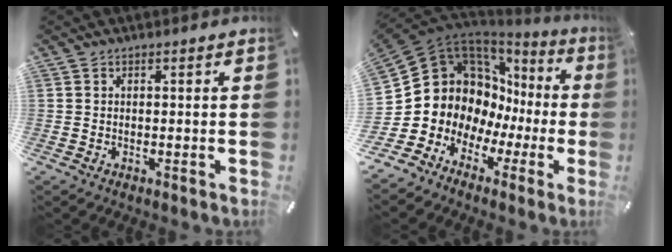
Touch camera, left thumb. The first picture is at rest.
{"total": 13.3, "force": [3.1, 12.0, 4.9], "torque": [-0.114, -0.065, 0.076]}